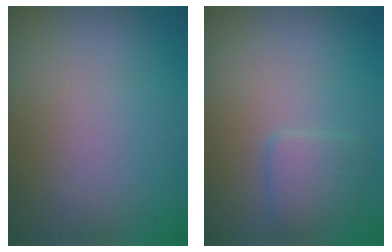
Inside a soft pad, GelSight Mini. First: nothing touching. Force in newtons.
{"total": 2.0, "press": 2.0, "slide": 0.1}